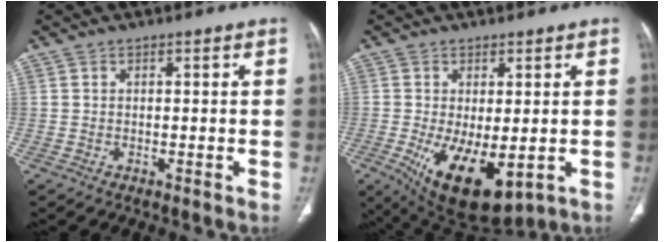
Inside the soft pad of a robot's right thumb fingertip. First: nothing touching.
{"total": 12.8, "force": [-3.5, 6.0, 10.8], "torque": [-0.180, -0.023, -0.031]}